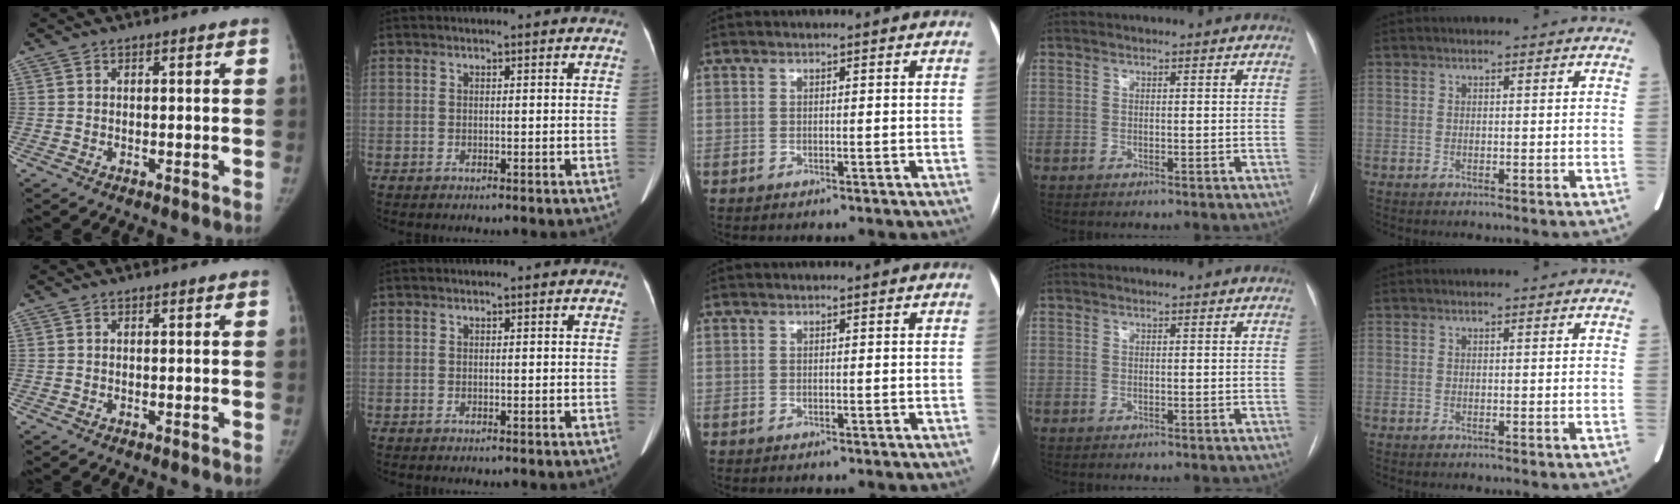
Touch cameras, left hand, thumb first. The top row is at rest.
{}